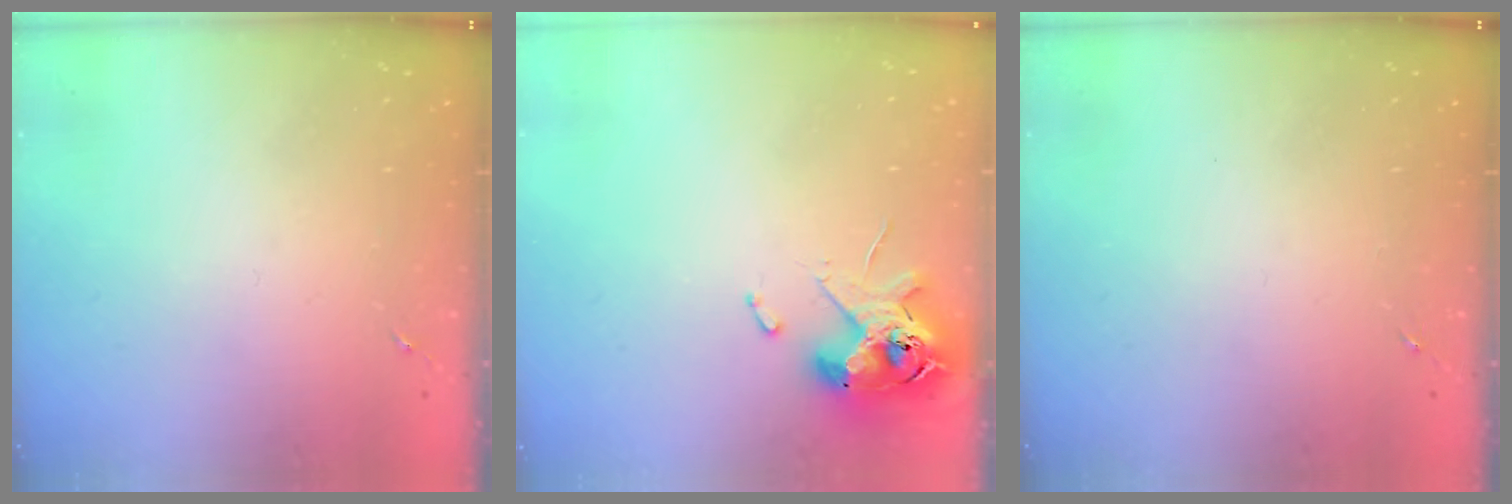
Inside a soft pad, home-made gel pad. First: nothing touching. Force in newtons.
{"total": 11.6, "press": 11.4, "slide": 2.0}
{"total": 0.0}